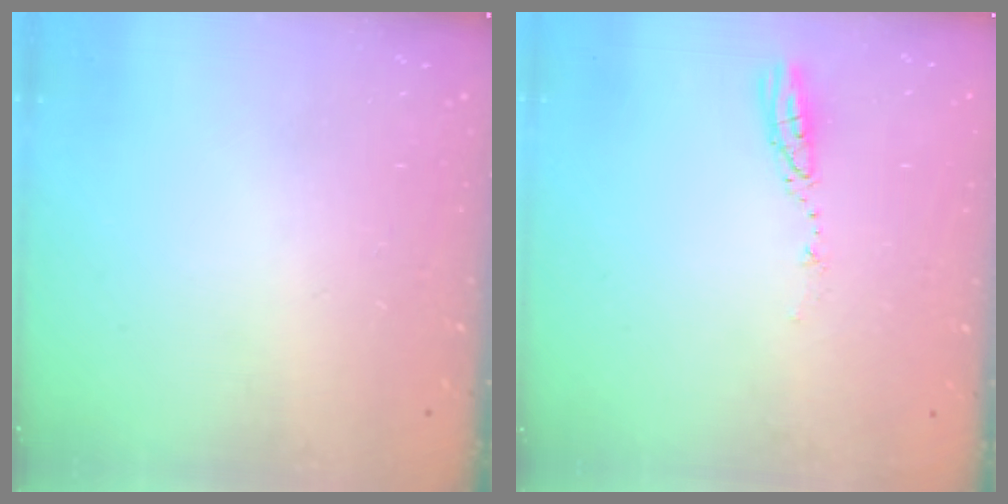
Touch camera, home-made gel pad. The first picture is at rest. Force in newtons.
{"total": 3.6, "press": 3.6, "slide": 0.3}